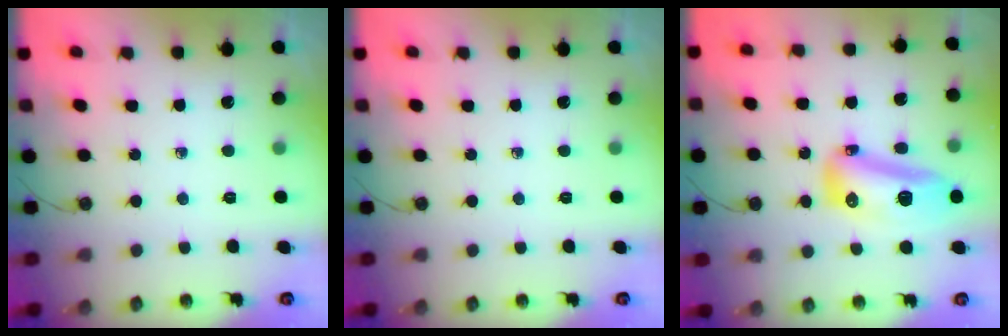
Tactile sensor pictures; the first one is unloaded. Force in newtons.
{"total": 0.0}
{"total": 14.8, "press": 14.7, "slide": 1.6}